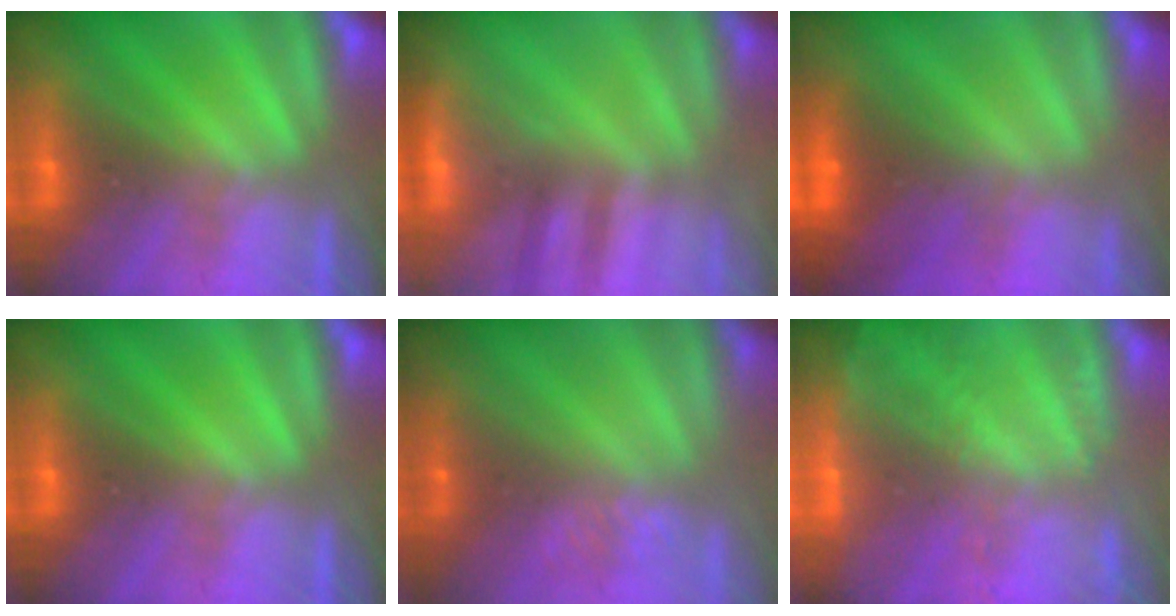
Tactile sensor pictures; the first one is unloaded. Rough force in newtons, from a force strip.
{"total": 2.4}
{"total": 2.8}
{"total": 0.0}
{"total": 2.9}
{"total": 6.1}